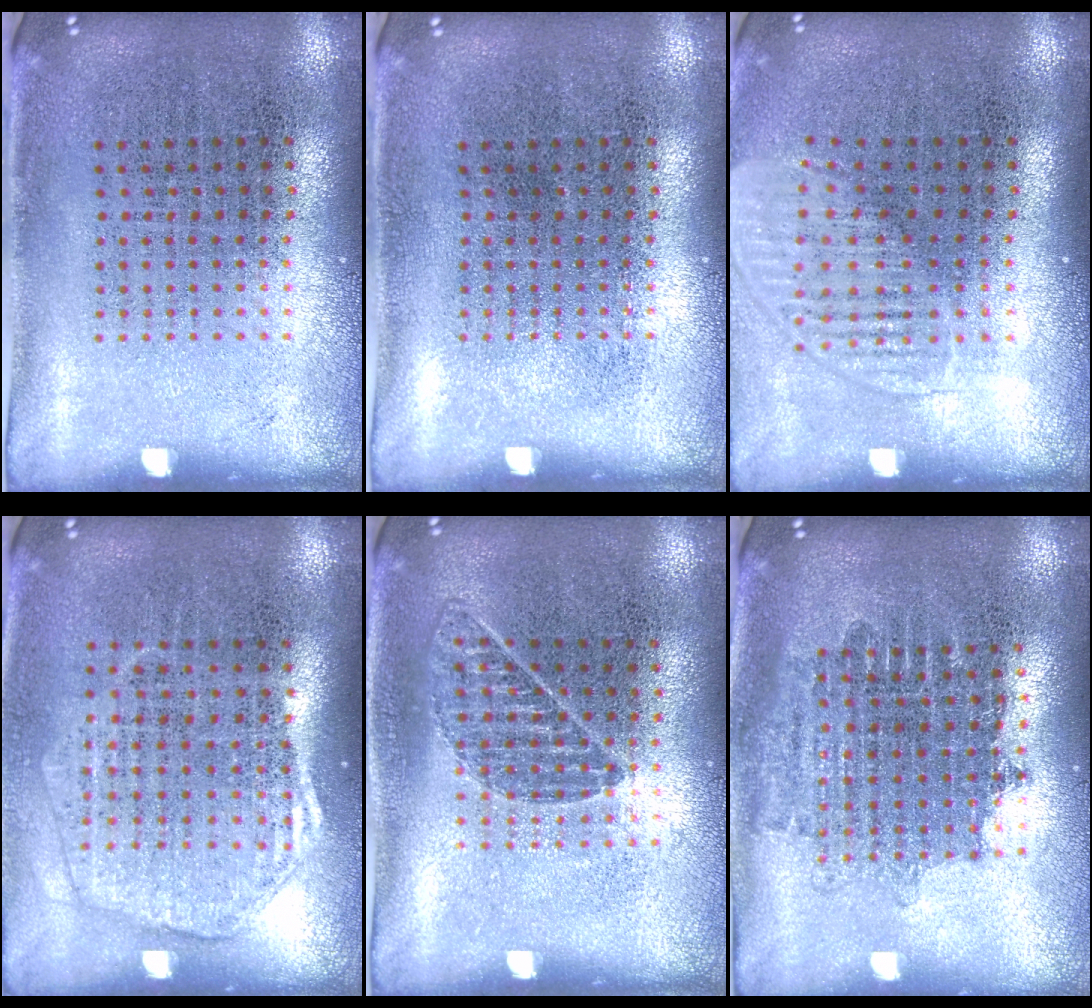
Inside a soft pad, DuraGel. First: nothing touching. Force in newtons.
{"total": 0.0}
{"total": 1.3, "press": 1.1, "slide": 0.7}
{"total": 1.7, "press": 1.6, "slide": 0.7}
{"total": 0.8, "press": 0.8, "slide": 0.2}
{"total": 1.6, "press": 1.3, "slide": 0.9}